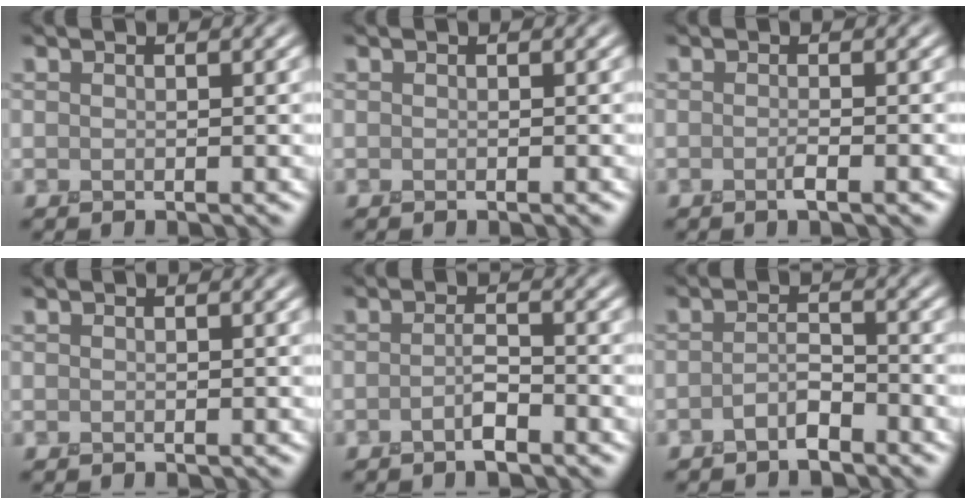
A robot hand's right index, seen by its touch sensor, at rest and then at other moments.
{"total": 0.6, "force": [-0.2, 0.2, 0.6], "torque": [-0.003, -0.003, -0.006]}
{"total": 1.3, "force": [-0.5, 0.3, 1.2], "torque": [-0.014, 0.001, -0.012]}
{"total": 0.0}
{"total": 1.5, "force": [-1.0, 0.2, 1.1], "torque": [-0.021, 0.008, -0.022]}
{"total": 1.7, "force": [-1.3, 0.4, 0.9], "torque": [-0.019, 0.009, -0.027]}